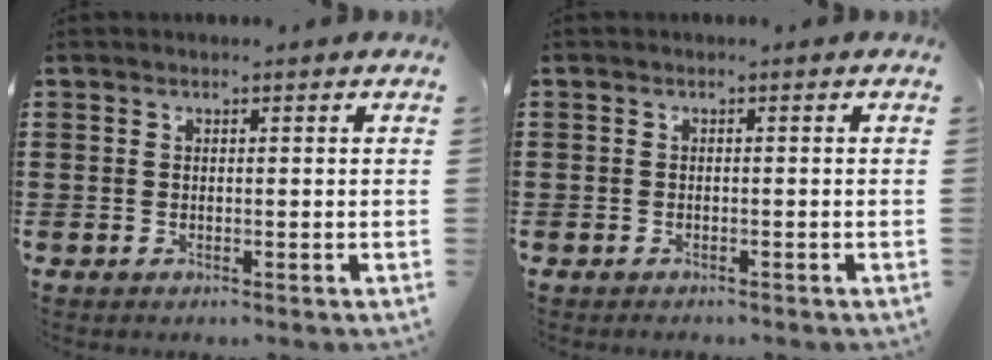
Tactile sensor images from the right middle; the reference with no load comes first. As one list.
[{"total": 0.8, "force": [-0.7, 0.4, 0.0], "torque": [0.000, 0.002, -0.015]}]